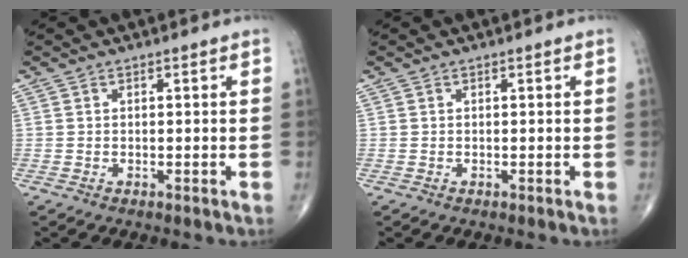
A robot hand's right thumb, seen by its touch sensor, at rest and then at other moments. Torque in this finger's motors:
{"motor_torque": [0.00, 0.00, 0.03, 0.03, 0.01]}